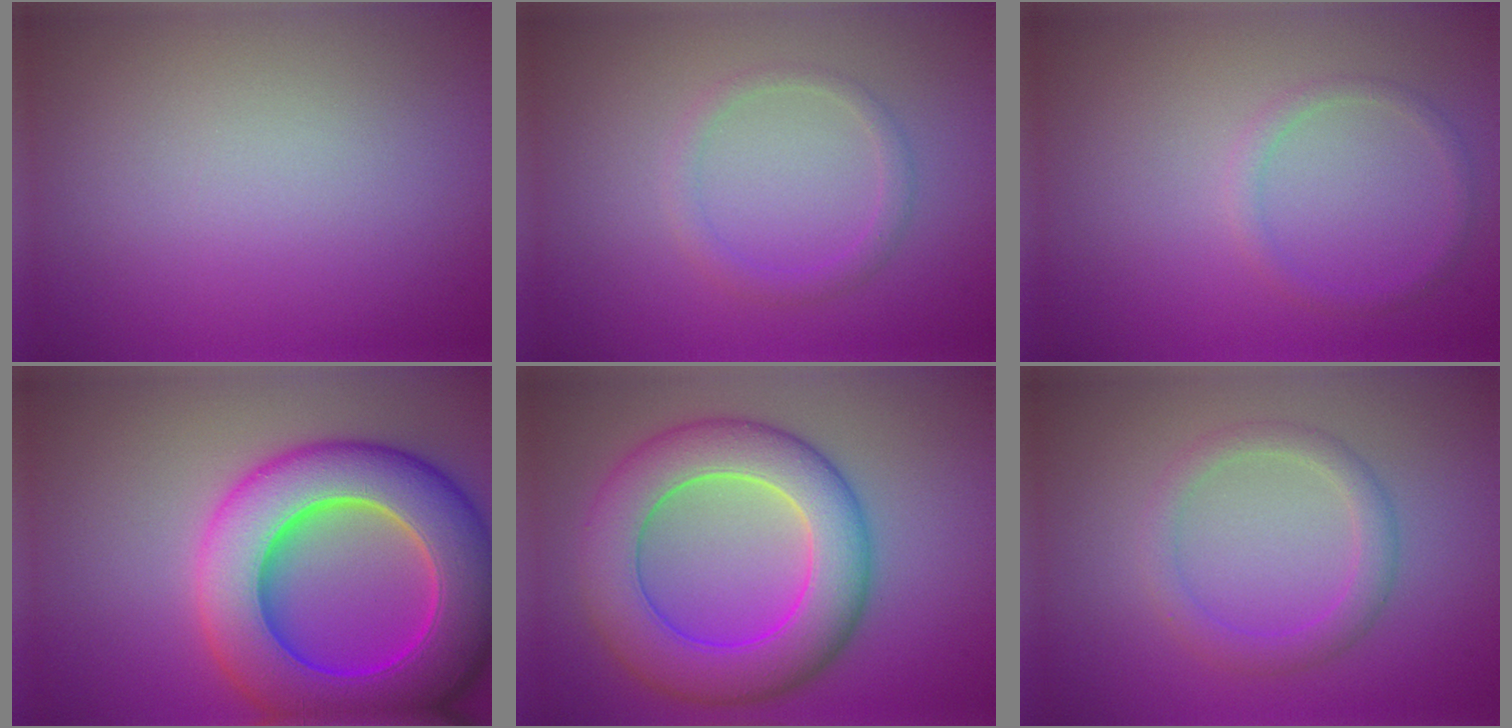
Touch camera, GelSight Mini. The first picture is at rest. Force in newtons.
{"total": 1.6, "press": 1.6, "slide": 0.0}
{"total": 1.2, "press": 1.2, "slide": 0.1}
{"total": 12.6, "press": 12.6, "slide": 0.3}
{"total": 9.0, "press": 9.0, "slide": 0.3}
{"total": 2.5, "press": 2.5, "slide": 0.2}